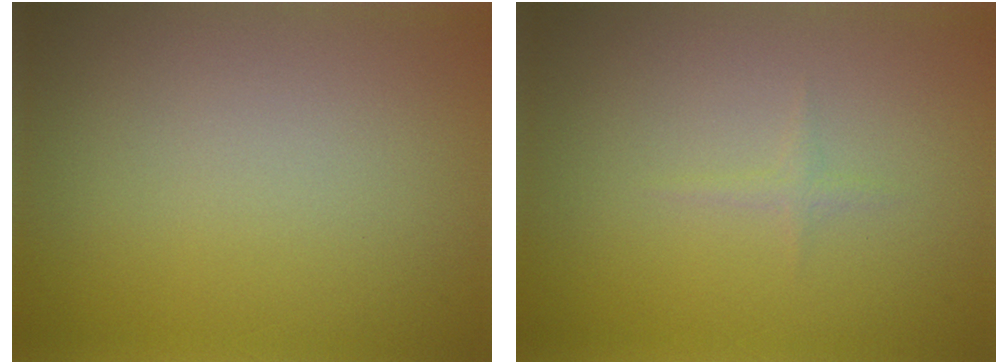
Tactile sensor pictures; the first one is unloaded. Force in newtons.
{"total": 0.6, "press": 0.6, "slide": 0.1}